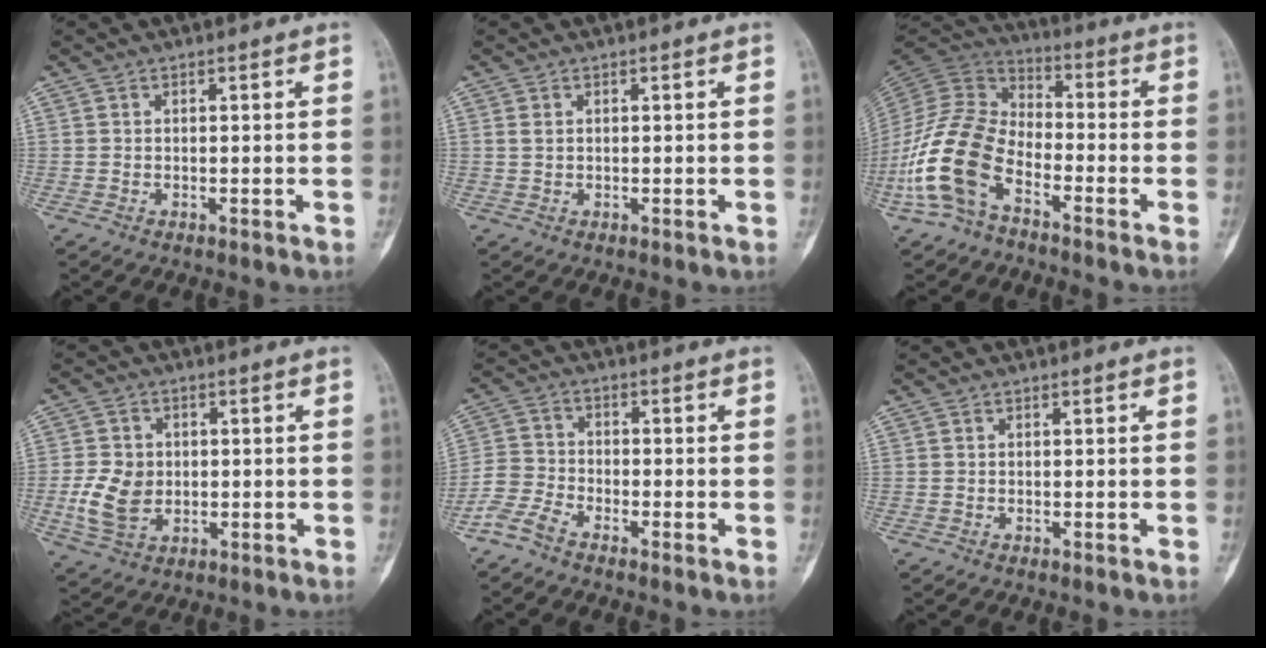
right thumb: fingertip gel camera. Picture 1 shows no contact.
{"total": 1.0, "force": [0.4, 0.7, 0.6], "torque": [-0.015, 0.003, 0.011]}
{"total": 15.4, "force": [-6.8, 8.9, 10.7], "torque": [-0.219, 0.054, -0.145]}
{"total": 8.4, "force": [-0.7, 6.5, 5.3], "torque": [-0.092, -0.001, -0.006]}
{"total": 4.5, "force": [-3.7, 1.7, 1.9], "torque": [-0.042, 0.008, -0.089]}
{"total": 0.0}